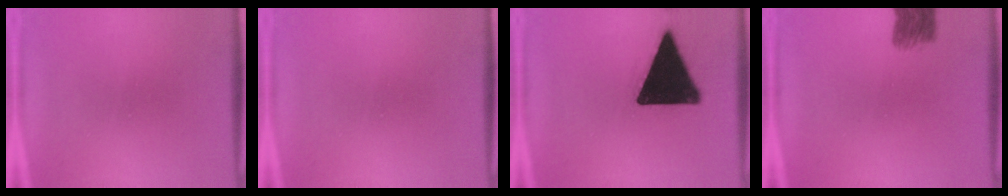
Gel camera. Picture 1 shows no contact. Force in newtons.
{"total": 0.0}
{"total": 19.8}
{"total": 3.9}